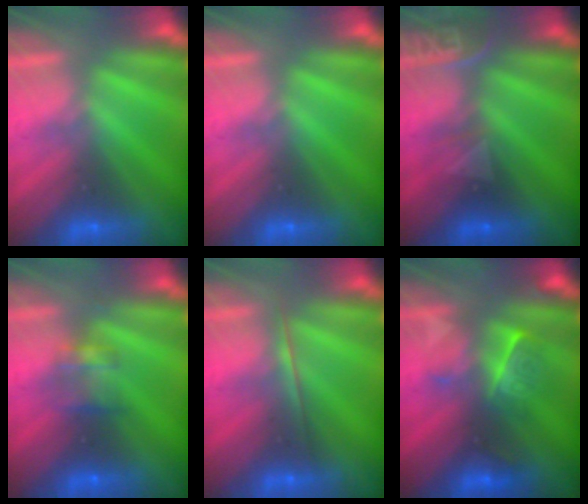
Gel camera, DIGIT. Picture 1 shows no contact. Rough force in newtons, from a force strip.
{"total": 0.0}
{"total": 2.4}
{"total": 2.8}
{"total": 1.7}
{"total": 2.5}